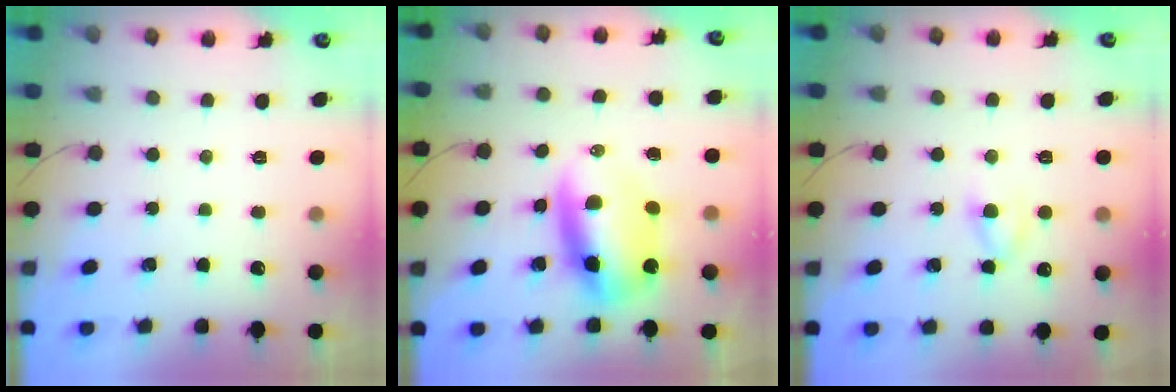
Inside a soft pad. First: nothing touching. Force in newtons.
{"total": 9.6, "press": 9.3, "slide": 2.5}
{"total": 4.0, "press": 3.7, "slide": 1.5}